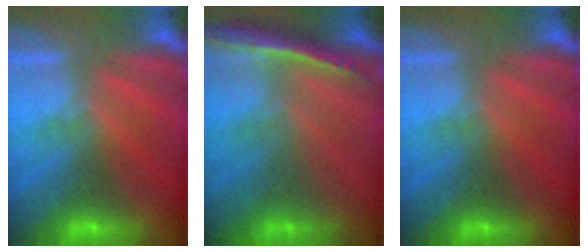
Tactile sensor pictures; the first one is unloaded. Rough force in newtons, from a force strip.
{"total": 1.3}
{"total": 0.0}